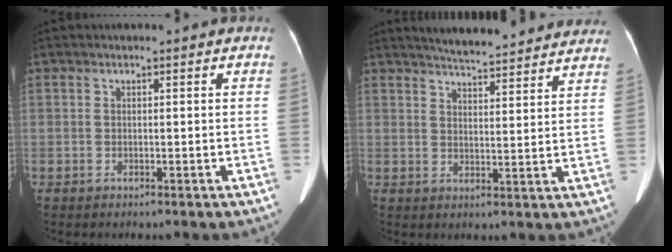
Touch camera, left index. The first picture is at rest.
{"total": 15.9, "force": [14.7, 2.2, 5.4], "torque": [-0.070, 0.009, 0.182]}